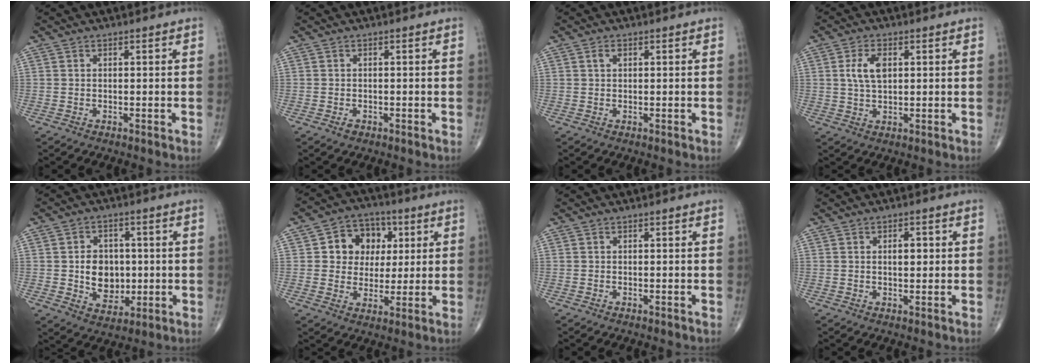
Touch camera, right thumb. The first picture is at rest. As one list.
[{"total": 0.8, "force": [-0.5, 0.6, 0.4], "torque": [-0.002, 0.001, -0.007]}, {"total": 1.1, "force": [0.5, 0.7, 0.7], "torque": [-0.014, 0.005, 0.008]}, {"total": 5.3, "force": [1.2, 2.8, 4.3], "torque": [-0.085, 0.000, 0.023]}, {"total": 9.1, "force": [-0.2, 7.2, 5.6], "torque": [-0.049, 0.001, 0.006]}, {"total": 10.8, "force": [2.7, 9.1, 5.3], "torque": [-0.025, 0.001, 0.041]}, {"total": 0.0}, {"total": 2.9, "force": [0.5, 1.5, 2.4], "torque": [-0.029, 0.000, 0.007]}]